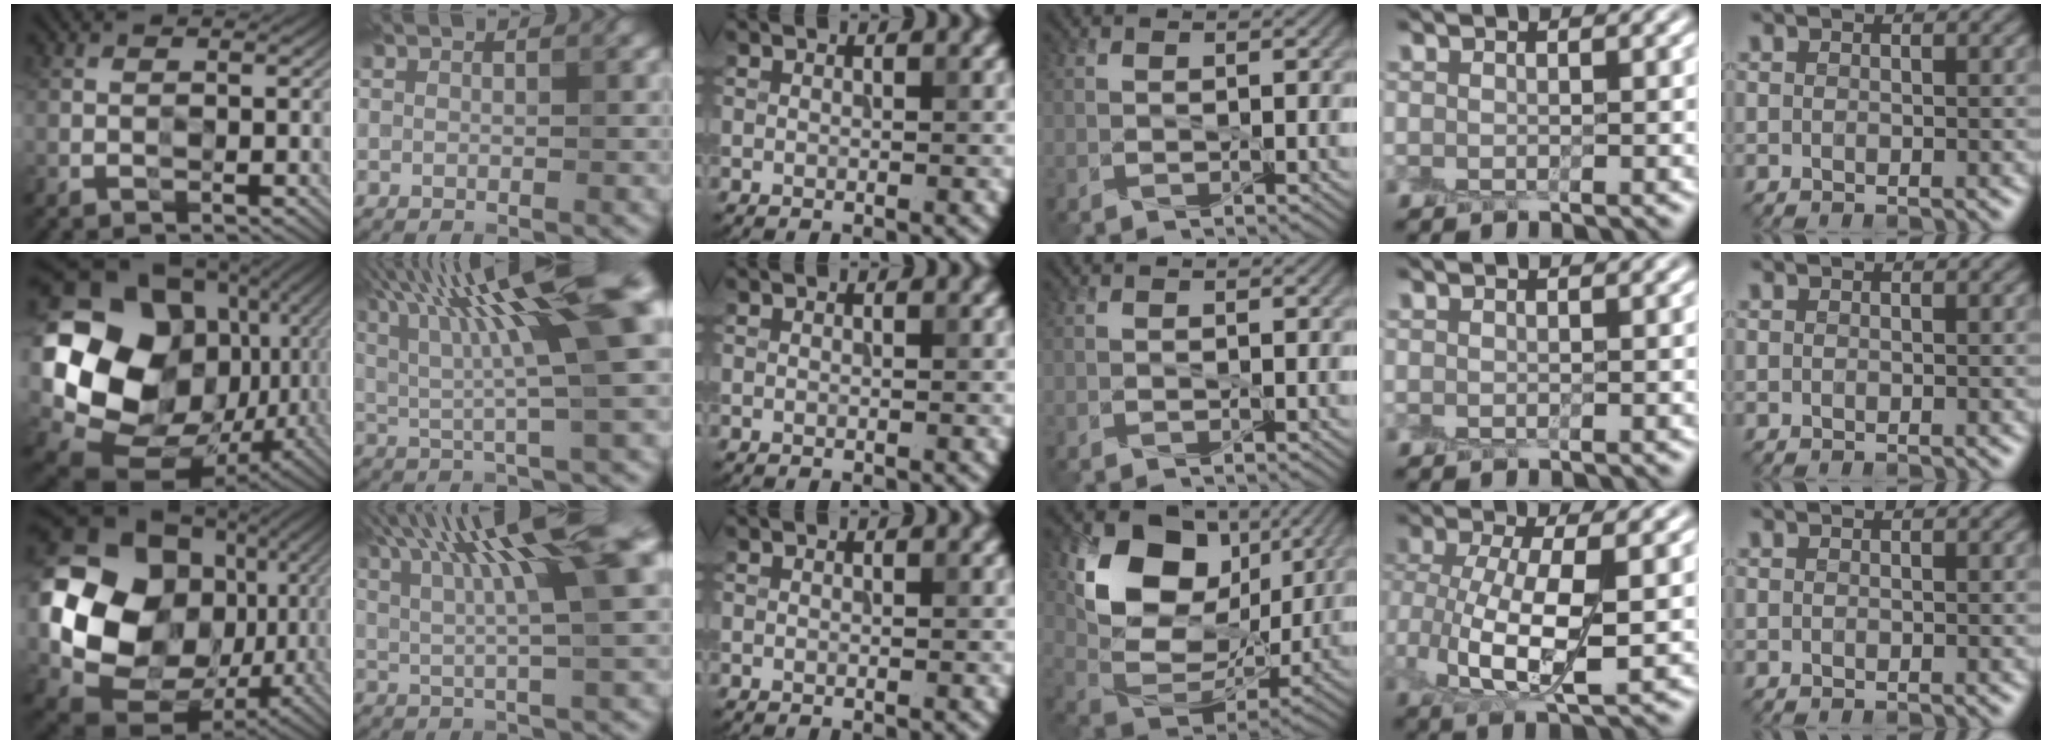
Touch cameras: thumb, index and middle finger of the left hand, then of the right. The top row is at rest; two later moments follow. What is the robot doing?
{"motion": "peel", "object": "plastic screen protector"}